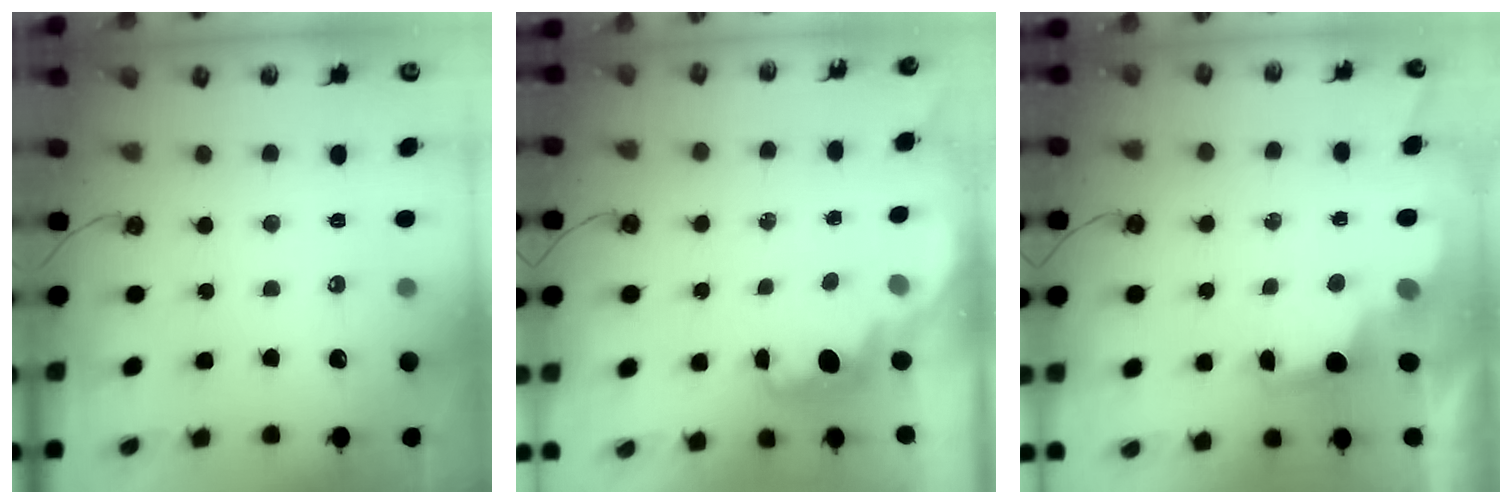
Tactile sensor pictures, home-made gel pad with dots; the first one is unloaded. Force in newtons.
{"total": 1.6, "press": 1.5, "slide": 0.6}
{"total": 2.7, "press": 2.6, "slide": 0.9}